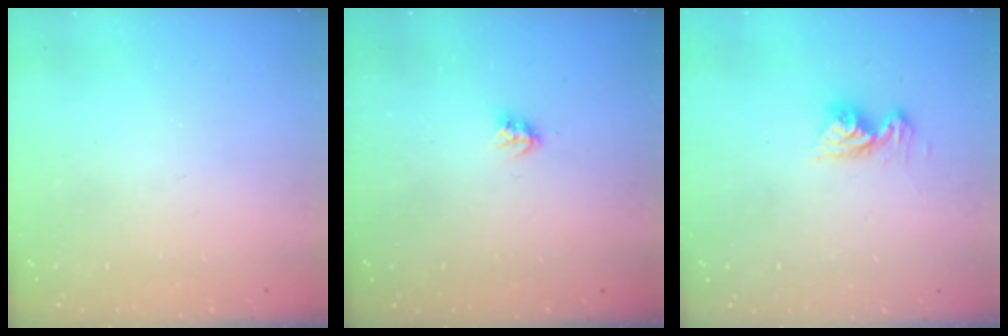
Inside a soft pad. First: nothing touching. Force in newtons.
{"total": 3.6, "press": 3.6, "slide": 0.1}
{"total": 9.6, "press": 9.6, "slide": 1.0}